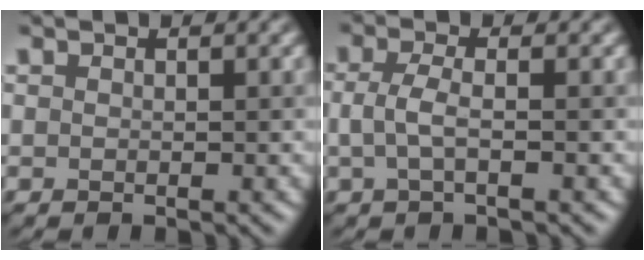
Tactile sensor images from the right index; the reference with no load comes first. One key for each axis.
{"total": 2.1, "fx": -0.2, "fy": 0.5, "fz": 2.0, "tx": -0.044, "ty": 0.000, "tz": -0.006}